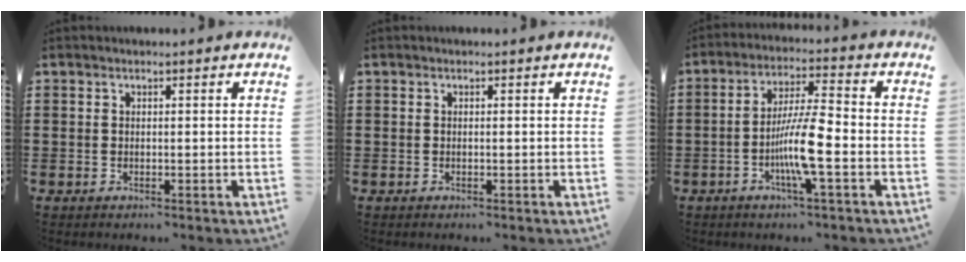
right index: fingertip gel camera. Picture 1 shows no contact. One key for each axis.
{"total": 0.0}
{"total": 8.6, "fx": -2.5, "fy": 1.0, "fz": 8.2, "tx": -0.164, "ty": -0.008, "tz": -0.051}